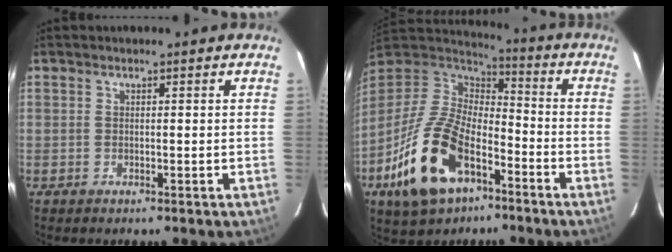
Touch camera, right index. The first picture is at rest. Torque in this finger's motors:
{"motor_torque": [1.11, -1.03, 1.05, 0.21]}